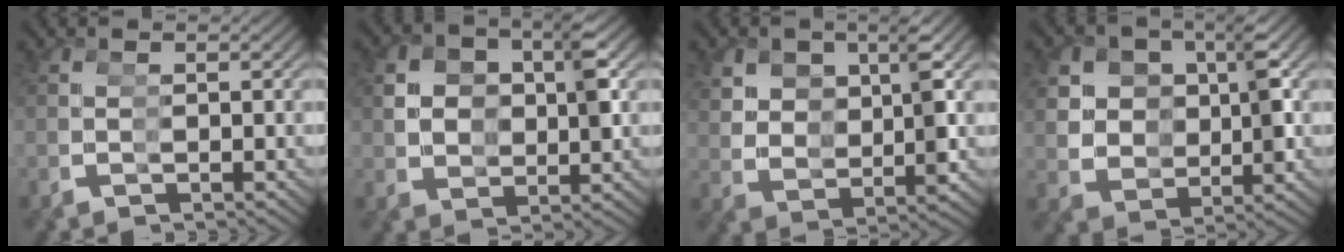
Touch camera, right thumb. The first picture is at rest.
{"total": 2.4, "force": [1.1, 2.0, 0.9], "torque": [-0.024, 0.005, 0.028]}
{"total": 2.7, "force": [2.2, 1.2, 1.0], "torque": [-0.033, -0.002, 0.048]}
{"total": 4.3, "force": [1.5, 3.5, 1.9], "torque": [-0.053, -0.011, 0.042]}